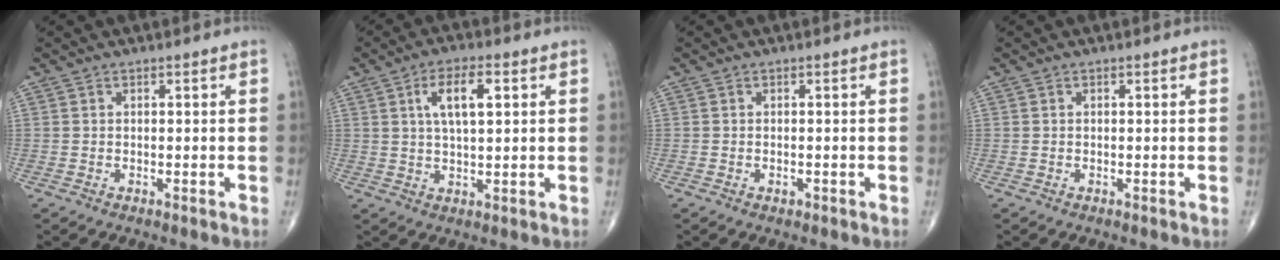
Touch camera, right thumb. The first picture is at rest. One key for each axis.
{"total": 7.7, "fx": 2.4, "fy": 3.0, "fz": 6.6, "tx": -0.112, "ty": -0.001, "tz": 0.043}
{"total": 0.8, "fx": -0.4, "fy": 0.5, "fz": 0.5, "tx": -0.005, "ty": 0.000, "tz": -0.007}
{"total": 0.0}